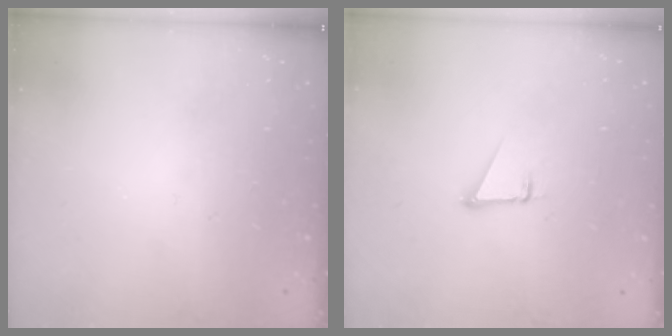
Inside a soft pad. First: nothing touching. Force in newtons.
{"total": 1.9, "press": 1.9, "slide": 0.0}